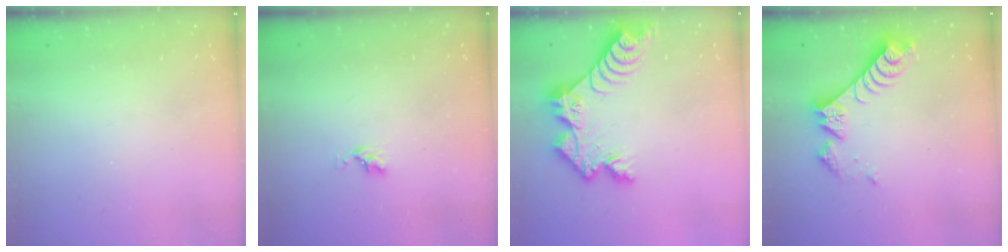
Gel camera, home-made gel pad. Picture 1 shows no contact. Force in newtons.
{"total": 2.1, "press": 2.0, "slide": 0.3}
{"total": 12.4, "press": 12.3, "slide": 1.4}
{"total": 11.0, "press": 10.9, "slide": 0.8}